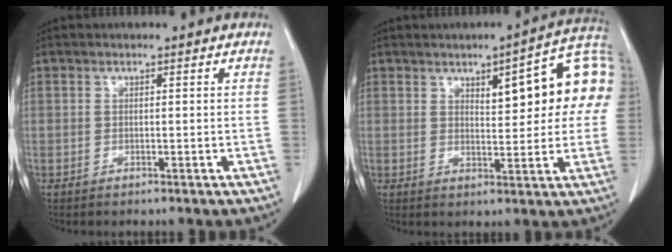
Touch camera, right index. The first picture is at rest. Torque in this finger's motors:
{"motor_torque": [0.45, 0.18, 0.47, 0.09]}